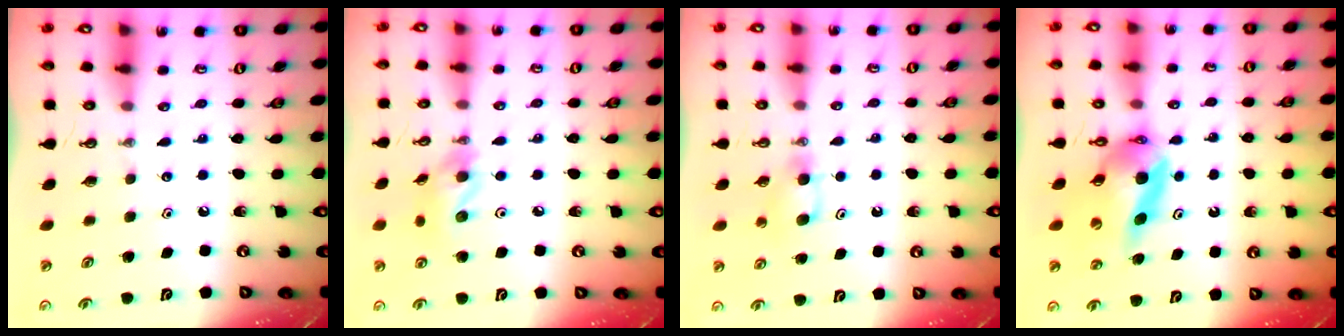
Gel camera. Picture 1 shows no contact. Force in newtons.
{"total": 10.5, "press": 10.4, "slide": 1.1}
{"total": 4.4, "press": 4.4, "slide": 0.7}
{"total": 11.1, "press": 11.0, "slide": 1.4}